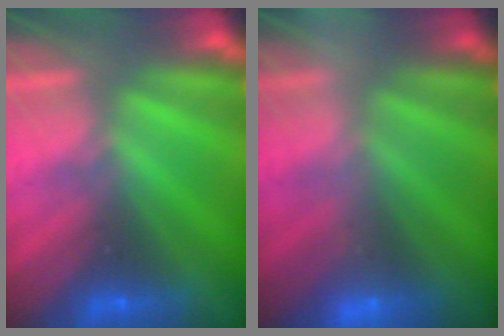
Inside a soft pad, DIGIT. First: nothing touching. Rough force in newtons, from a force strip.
{"total": 2.2}